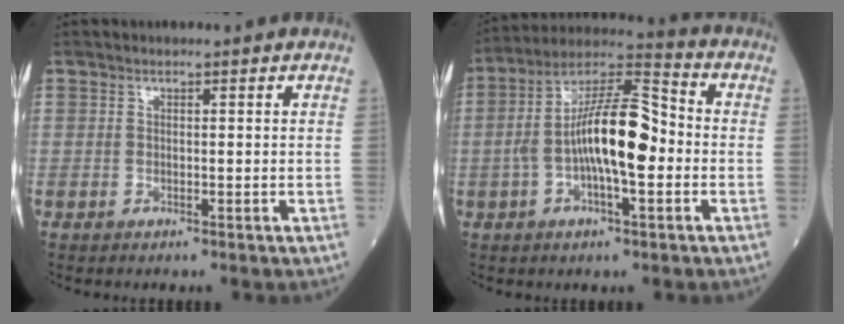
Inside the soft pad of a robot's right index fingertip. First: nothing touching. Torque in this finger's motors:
{"motor_torque": [2.14, 0.00, 1.03, 0.21]}